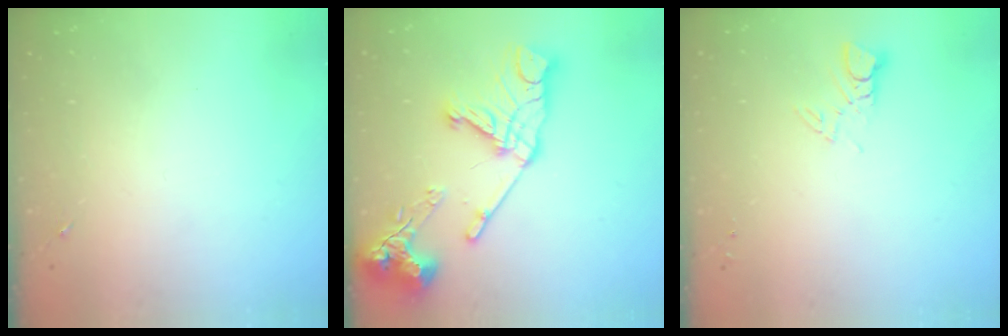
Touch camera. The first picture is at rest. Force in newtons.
{"total": 20.1, "press": 20.0, "slide": 2.3}
{"total": 3.8, "press": 3.8, "slide": 0.3}